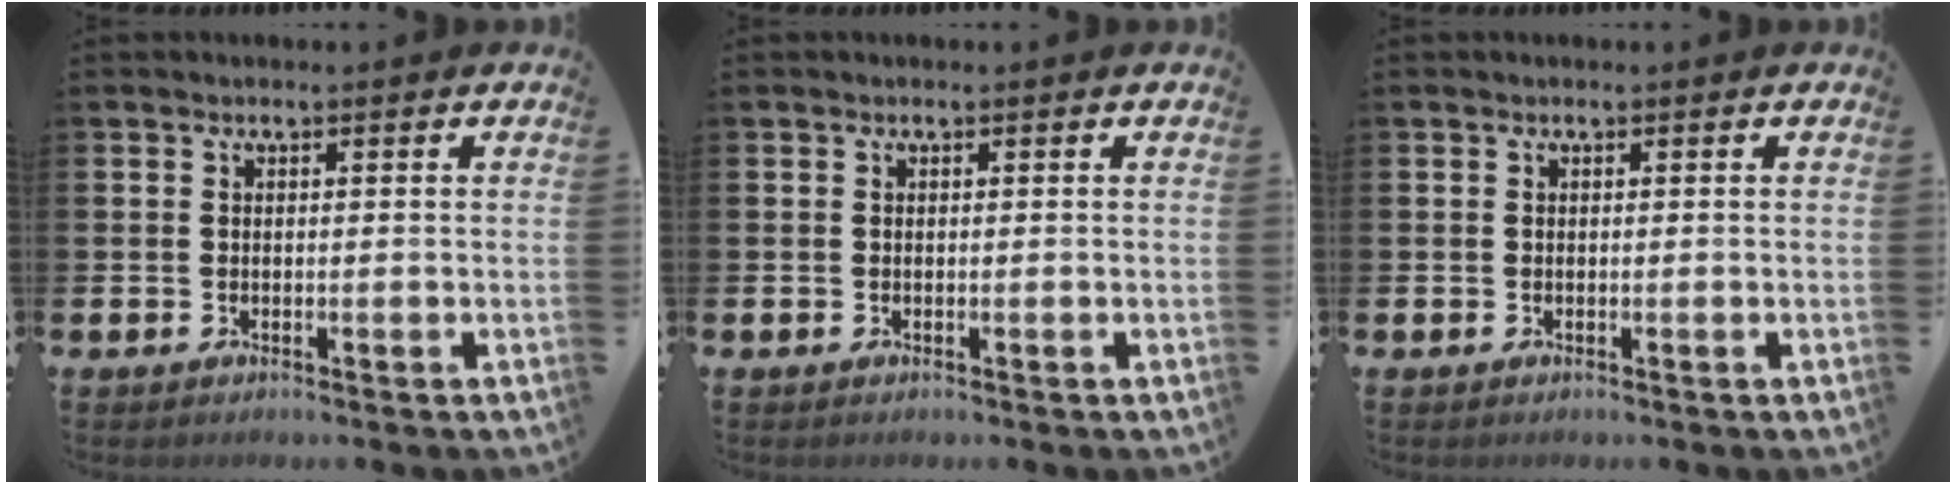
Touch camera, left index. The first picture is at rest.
{"total": 0.0}
{"total": 0.0}